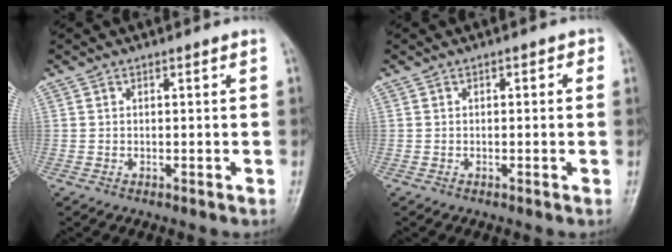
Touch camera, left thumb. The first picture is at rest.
{"total": 1.8, "force": [0.2, 1.2, 1.3], "torque": [0.001, 0.005, -0.008]}